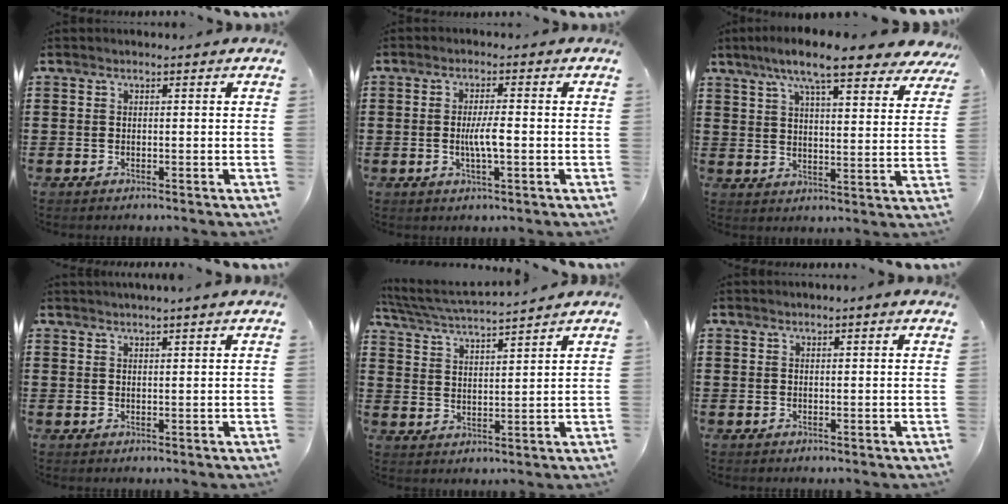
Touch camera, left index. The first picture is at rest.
{"total": 3.7, "force": [-0.5, 1.0, 3.5], "torque": [-0.070, 0.000, -0.011]}
{"total": 10.2, "force": [8.1, 1.0, 6.1], "torque": [-0.126, -0.027, 0.137]}
{"total": 1.5, "force": [1.5, -0.3, 0.2], "torque": [-0.005, 0.000, 0.030]}
{"total": 4.4, "force": [4.2, -0.1, 1.3], "torque": [-0.046, -0.026, 0.070]}
{"total": 0.9, "force": [0.8, -0.2, 0.4], "torque": [-0.008, -0.001, 0.016]}